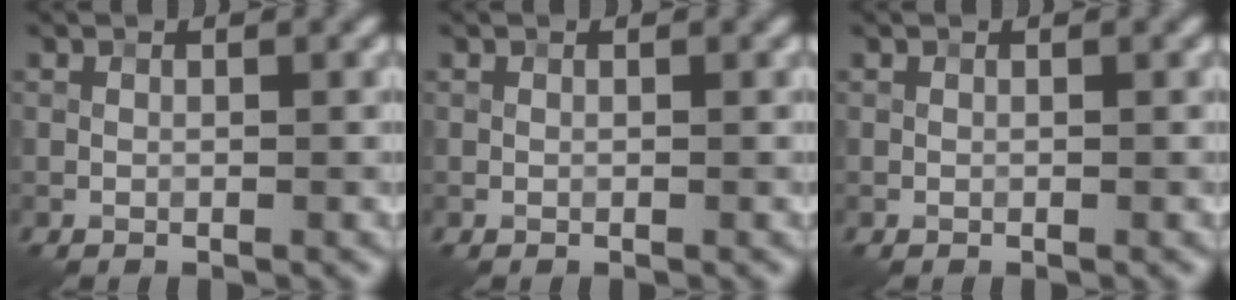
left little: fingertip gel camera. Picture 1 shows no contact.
{"total": 0.0}
{"total": 0.0}